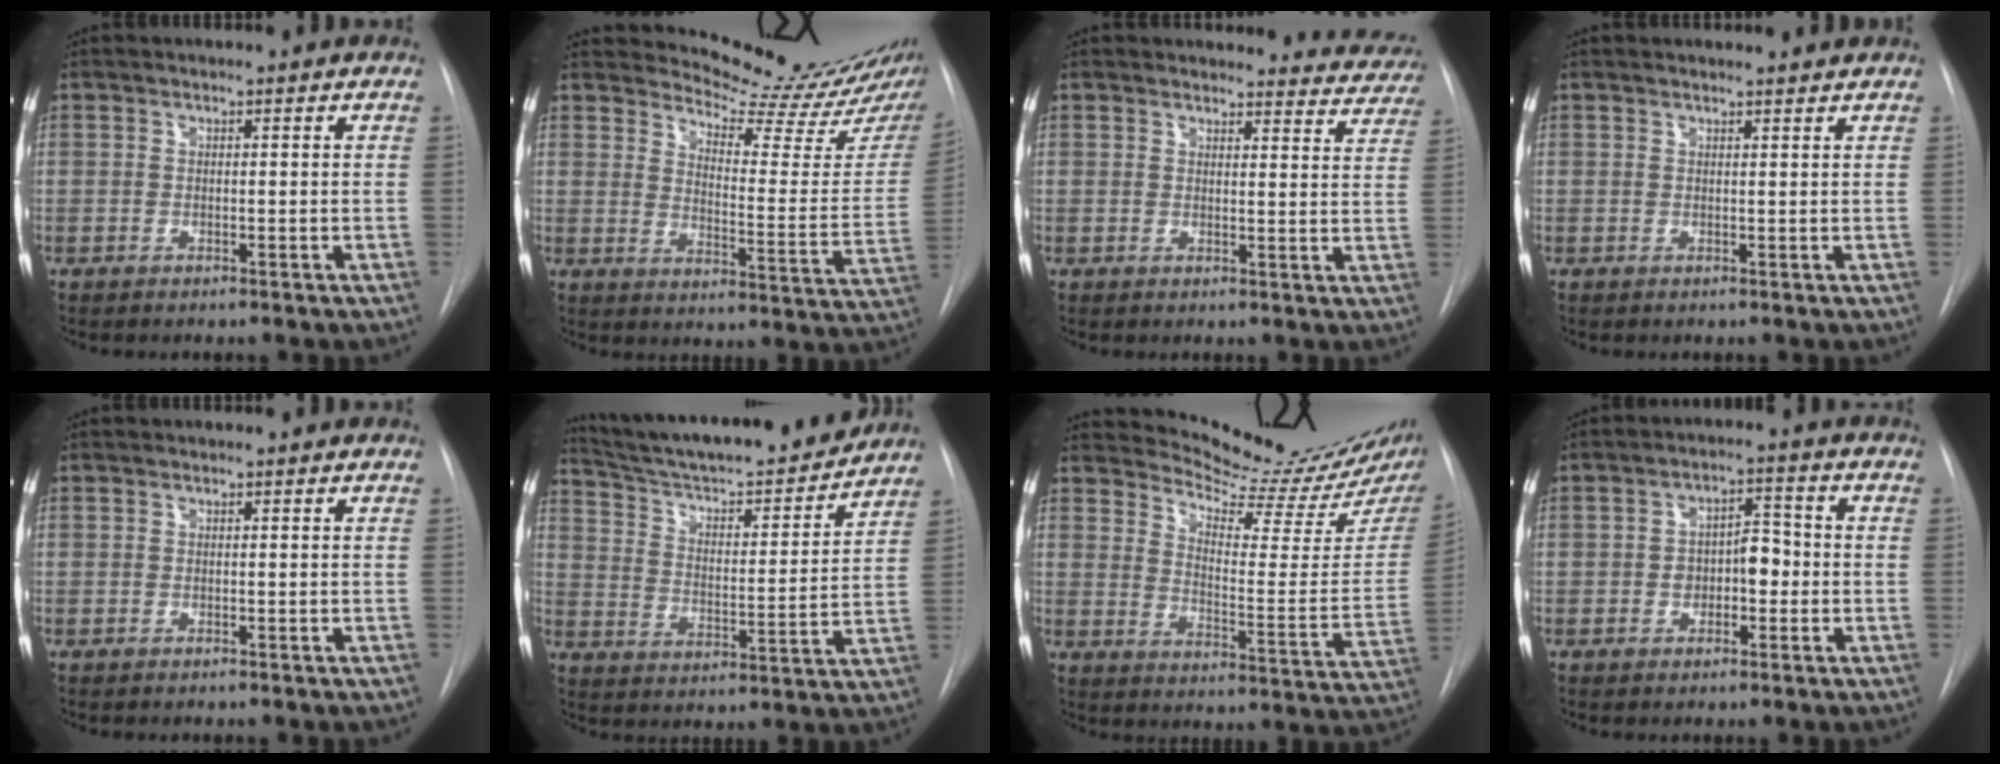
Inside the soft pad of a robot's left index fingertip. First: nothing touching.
{"total": 14.2, "force": [13.7, -0.8, 3.4], "torque": [-0.048, -0.113, 0.171]}
{"total": 8.3, "force": [8.1, 2.0, -0.1], "torque": [0.041, -0.037, 0.056]}
{"total": 1.9, "force": [1.8, -0.3, 0.3], "torque": [-0.006, -0.002, 0.016]}
{"total": 0.0}
{"total": 20.1, "force": [18.3, 2.1, 8.0], "torque": [-0.130, -0.019, 0.272]}
{"total": 16.3, "force": [15.6, -0.1, 4.9], "torque": [-0.077, -0.115, 0.200]}
{"total": 5.1, "force": [-1.6, 2.7, 4.0], "torque": [-0.060, 0.015, -0.024]}